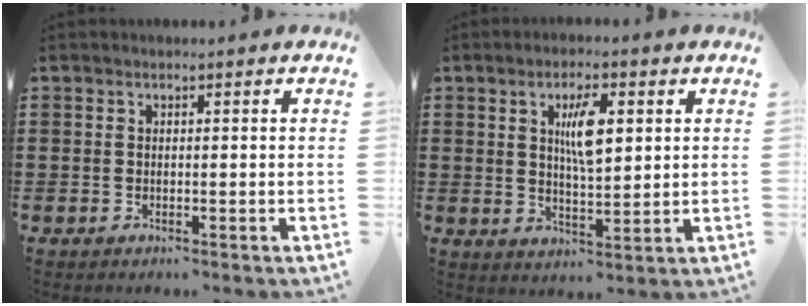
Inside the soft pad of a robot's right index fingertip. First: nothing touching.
{"total": 6.4, "force": [1.9, 2.1, 5.8], "torque": [-0.102, 0.001, 0.026]}